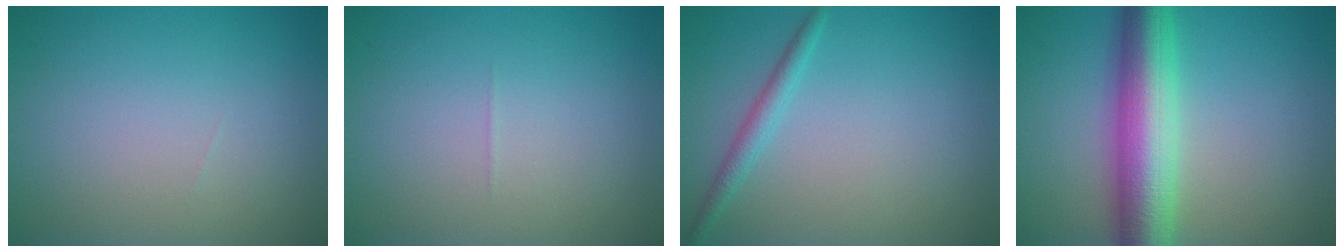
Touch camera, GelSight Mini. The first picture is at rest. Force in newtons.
{"total": 0.0}
{"total": 1.7, "press": 1.7, "slide": 0.1}
{"total": 8.8, "press": 8.8, "slide": 0.2}